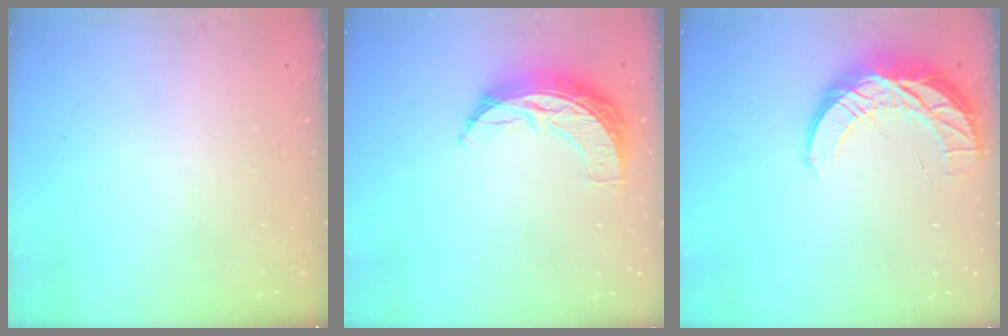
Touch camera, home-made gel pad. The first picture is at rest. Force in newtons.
{"total": 10.9, "press": 10.9, "slide": 0.4}
{"total": 11.6, "press": 11.6, "slide": 0.9}